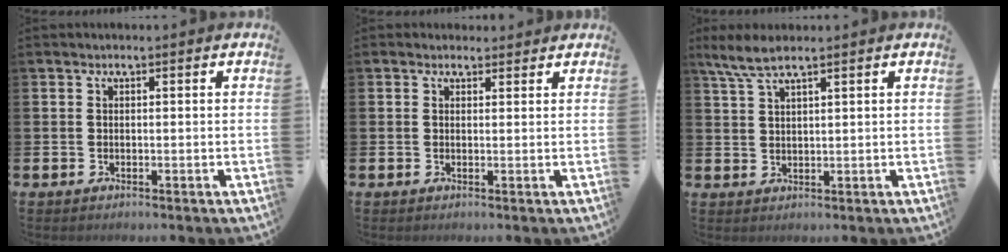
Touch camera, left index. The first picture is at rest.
{"total": 1.4, "force": [1.3, 0.6, 0.0], "torque": [0.014, -0.002, 0.020]}
{"total": 4.7, "force": [3.7, 0.6, 2.8], "torque": [-0.067, -0.005, 0.068]}